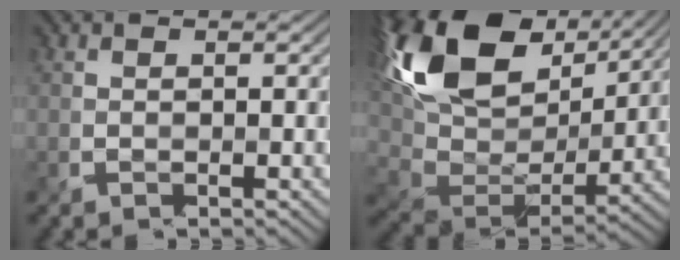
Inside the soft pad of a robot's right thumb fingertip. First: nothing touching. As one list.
[{"total": 17.3, "force": [8.7, 9.1, 11.8], "torque": [-0.287, 0.014, 0.175]}]